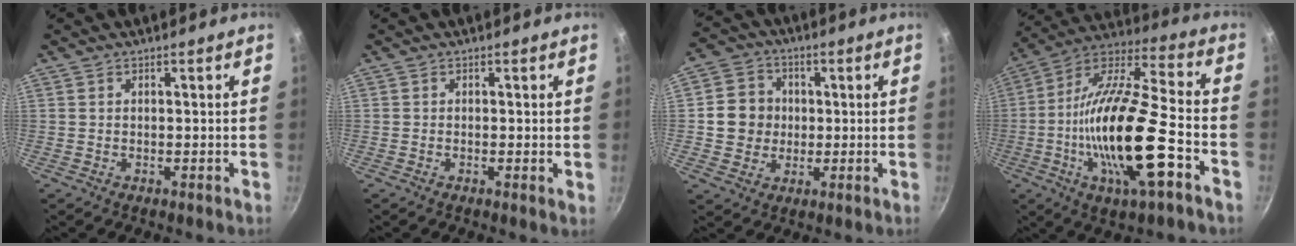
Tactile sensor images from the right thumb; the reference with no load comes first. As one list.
[{"total": 0.7, "force": [0.0, 0.1, 0.7], "torque": [-0.009, -0.004, -0.003]}, {"total": 8.6, "force": [0.5, 8.0, 3.1], "torque": [-0.019, 0.011, 0.001]}, {"total": 23.8, "force": [-6.8, 6.9, 21.8], "torque": [-0.396, 0.022, -0.133]}]